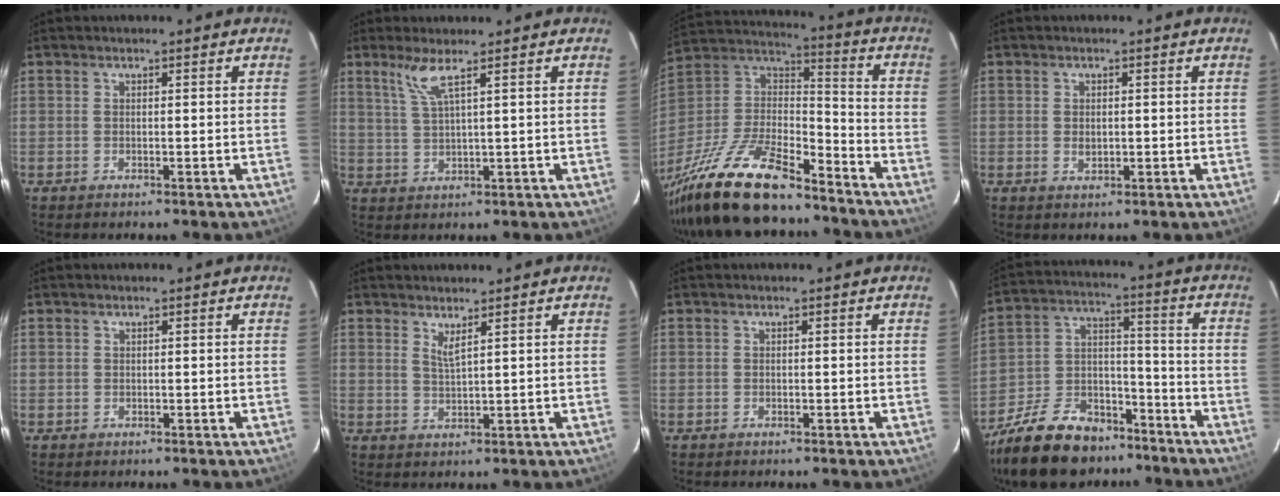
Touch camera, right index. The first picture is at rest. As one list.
[{"total": 4.0, "force": [2.4, -0.5, 3.1], "torque": [-0.065, -0.004, 0.055]}, {"total": 26.0, "force": [-19.5, 7.9, 15.2], "torque": [-0.318, -0.023, -0.336]}, {"total": 1.8, "force": [0.0, 1.3, 1.3], "torque": [-0.019, 0.000, 0.003]}, {"total": 0.6, "force": [0.2, 0.6, -0.1], "torque": [0.005, 0.004, 0.002]}, {"total": 2.2, "force": [1.8, -0.3, 1.3], "torque": [-0.025, -0.007, 0.030]}, {"total": 0.0}, {"total": 20.5, "force": [-15.2, 10.5, 8.8], "torque": [-0.204, 0.029, -0.239]}]